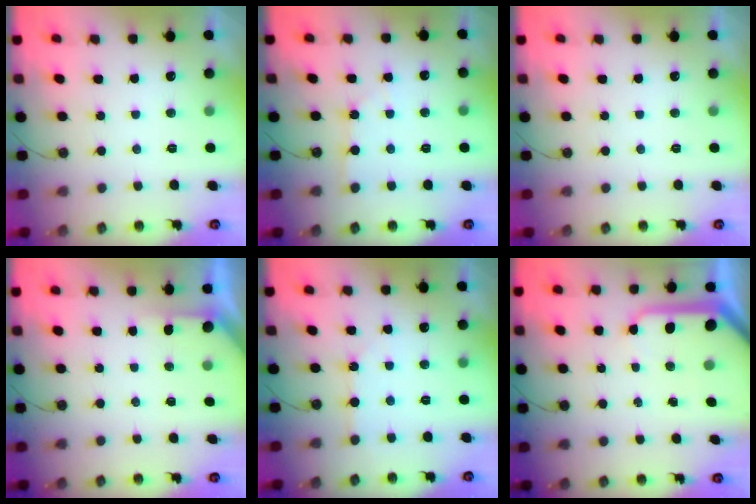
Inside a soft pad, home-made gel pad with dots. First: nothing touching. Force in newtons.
{"total": 1.8, "press": 1.8, "slide": 0.3}
{"total": 0.0}
{"total": 2.2, "press": 2.2, "slide": 0.2}
{"total": 1.8, "press": 1.8, "slide": 0.4}
{"total": 9.6, "press": 9.5, "slide": 1.1}